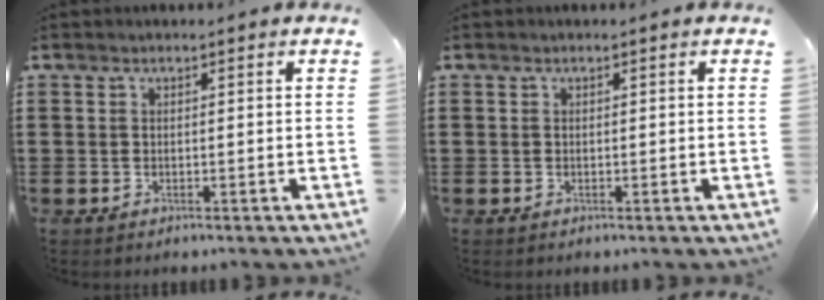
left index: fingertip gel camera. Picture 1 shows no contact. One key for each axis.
{"total": 0.0}